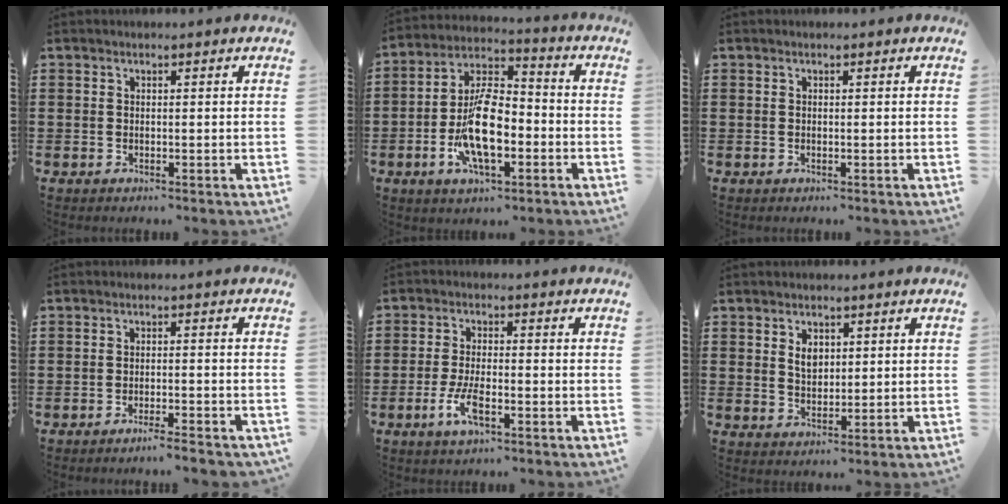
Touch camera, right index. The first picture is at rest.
{"total": 12.1, "force": [-3.6, 5.4, 10.1], "torque": [-0.211, 0.003, -0.063]}
{"total": 0.0}
{"total": 2.6, "force": [-2.3, -0.3, 1.2], "torque": [-0.021, -0.001, -0.045]}
{"total": 5.2, "force": [-2.4, 1.8, 4.3], "torque": [-0.096, -0.004, -0.049]}
{"total": 2.8, "force": [1.1, 1.9, 1.8], "torque": [-0.034, 0.004, 0.018]}